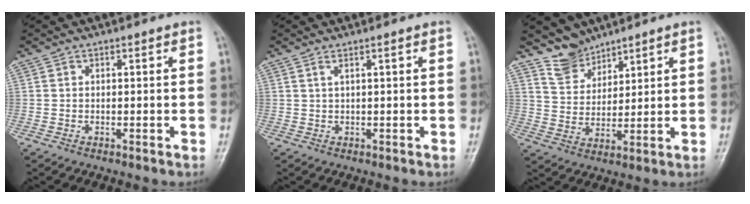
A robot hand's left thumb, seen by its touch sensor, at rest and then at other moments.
{"total": 1.2, "force": [0.6, -0.2, 1.1], "torque": [-0.028, 0.003, 0.015]}
{"total": 5.7, "force": [5.1, 2.5, 0.3], "torque": [0.017, -0.047, 0.112]}